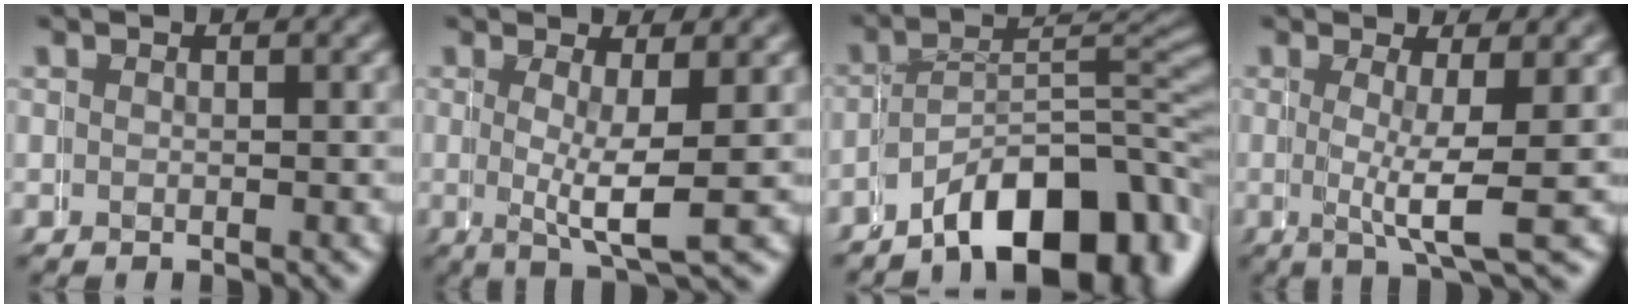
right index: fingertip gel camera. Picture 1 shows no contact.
{"total": 3.7, "force": [0.6, 0.1, 3.7], "torque": [-0.063, -0.008, 0.017]}
{"total": 10.2, "force": [-6.0, 5.0, 6.6], "torque": [-0.084, -0.026, -0.083]}
{"total": 4.0, "force": [0.5, -0.3, 3.9], "torque": [-0.065, -0.009, 0.012]}